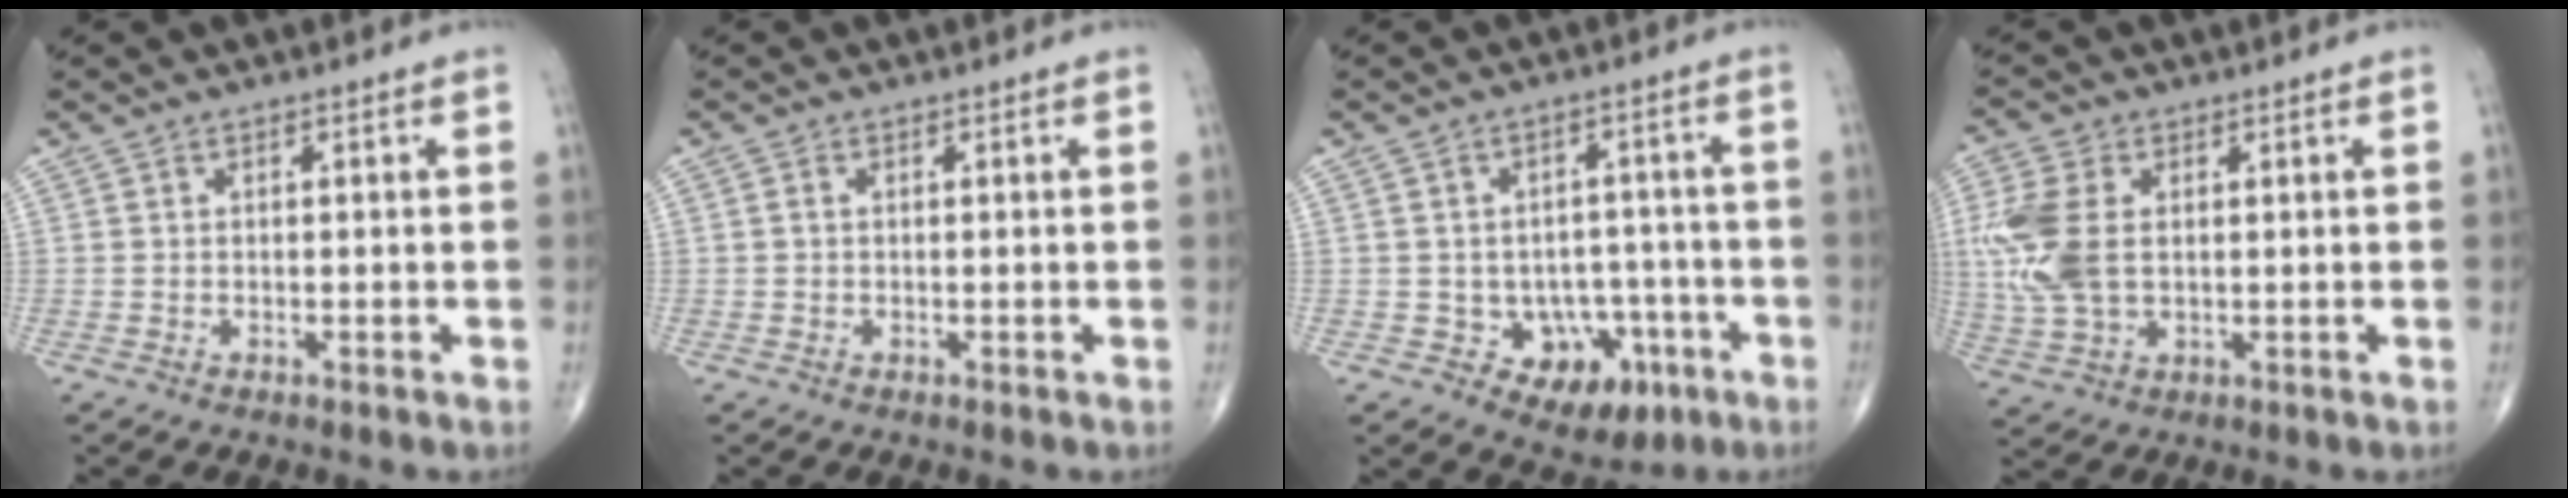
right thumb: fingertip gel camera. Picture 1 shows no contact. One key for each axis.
{"total": 0.7, "fx": 0.0, "fy": 0.5, "fz": 0.5, "tx": -0.010, "ty": 0.001, "tz": 0.000}
{"total": 10.1, "fx": -3.7, "fy": 7.8, "fz": 5.2, "tx": -0.026, "ty": 0.031, "tz": -0.037}
{"total": 10.9, "fx": 1.1, "fy": 6.8, "fz": 8.4, "tx": -0.209, "ty": 0.003, "tz": 0.026}